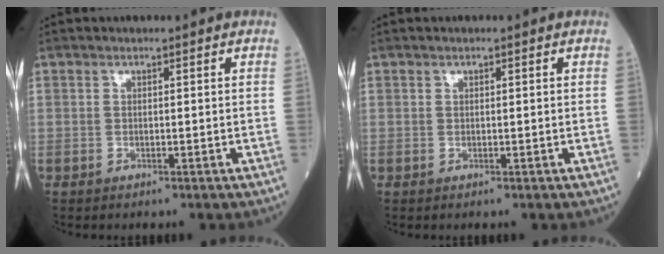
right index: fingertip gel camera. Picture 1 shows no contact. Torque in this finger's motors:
{"motor_torque": [-0.14, -0.02, -0.04, -0.01]}